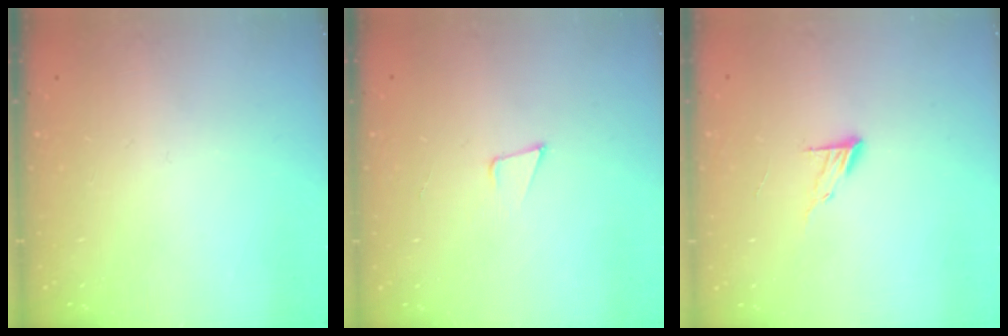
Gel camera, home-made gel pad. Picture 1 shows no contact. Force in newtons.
{"total": 5.0, "press": 4.2, "slide": 2.8}
{"total": 6.1, "press": 6.1, "slide": 0.5}